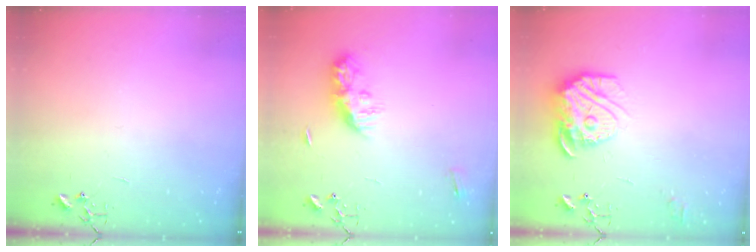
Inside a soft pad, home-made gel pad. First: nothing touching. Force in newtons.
{"total": 9.3, "press": 9.3, "slide": 0.1}
{"total": 15.5, "press": 15.5, "slide": 1.2}